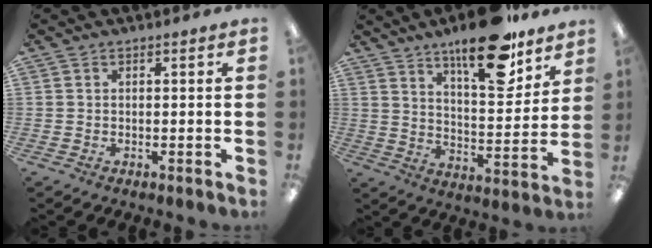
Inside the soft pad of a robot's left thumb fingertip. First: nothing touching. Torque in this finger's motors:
{"motor_torque": [1.20, 0.36, 1.49, -1.33, 0.13]}